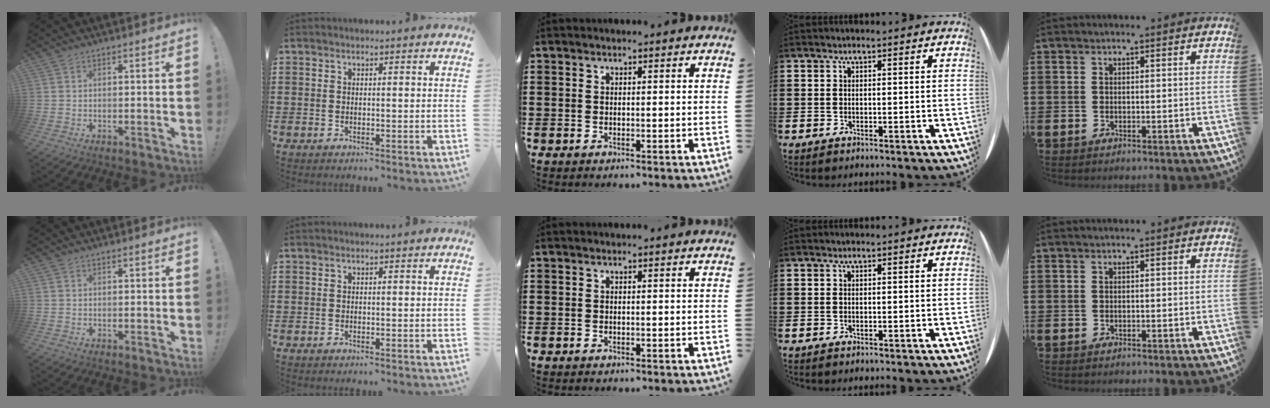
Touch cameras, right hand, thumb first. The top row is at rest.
{}